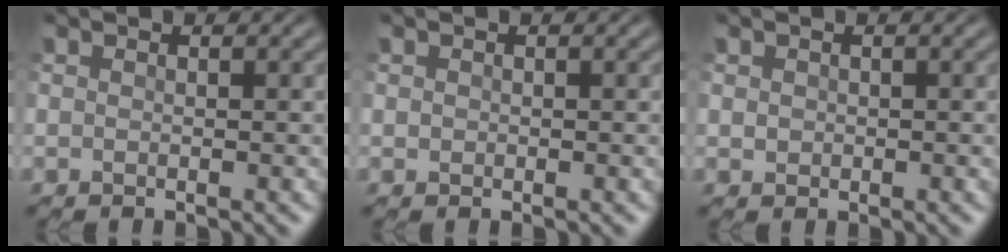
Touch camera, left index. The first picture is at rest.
{"total": 0.5, "force": [0.0, 0.5, 0.1], "torque": [-0.004, -0.003, -0.001]}
{"total": 0.9, "force": [0.0, 0.8, 0.3], "torque": [-0.008, -0.003, -0.001]}